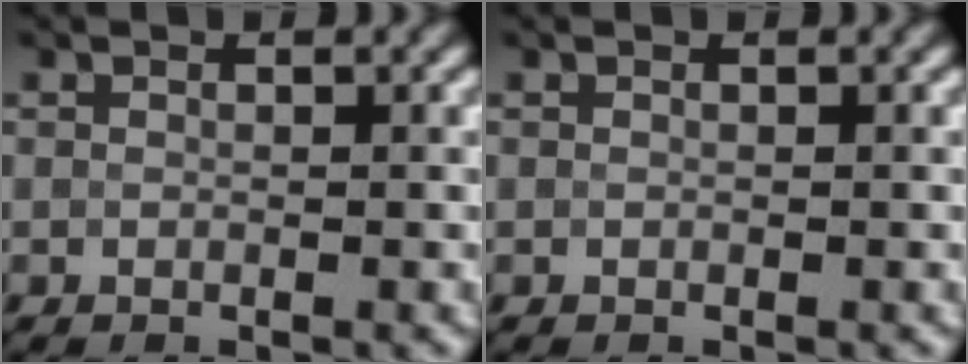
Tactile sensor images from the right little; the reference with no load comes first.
{"total": 0.0}